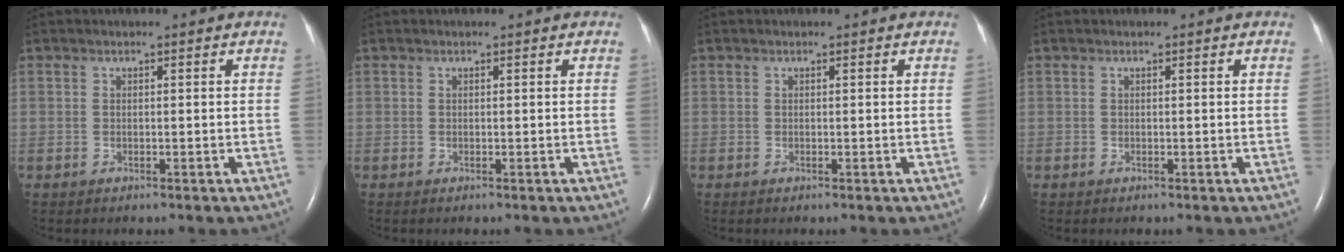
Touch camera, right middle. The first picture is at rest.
{"total": 0.0}
{"total": 0.0}
{"total": 0.0}